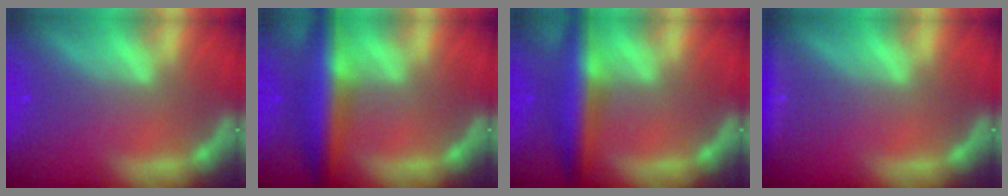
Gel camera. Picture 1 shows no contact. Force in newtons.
{"total": 7.0}
{"total": 5.9}
{"total": 1.9}